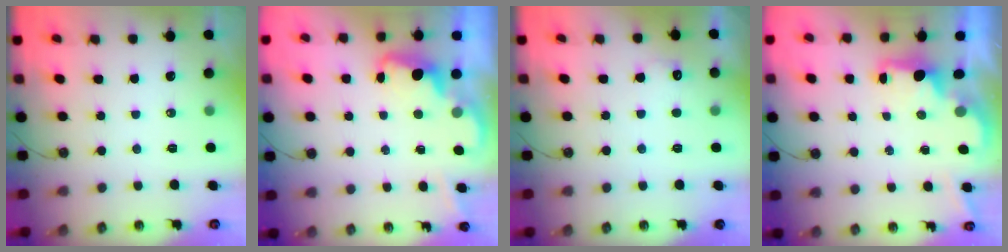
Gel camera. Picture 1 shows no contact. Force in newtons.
{"total": 2.2, "press": 2.2, "slide": 0.5}
{"total": 5.1, "press": 5.0, "slide": 1.2}
{"total": 1.7, "press": 1.6, "slide": 0.7}